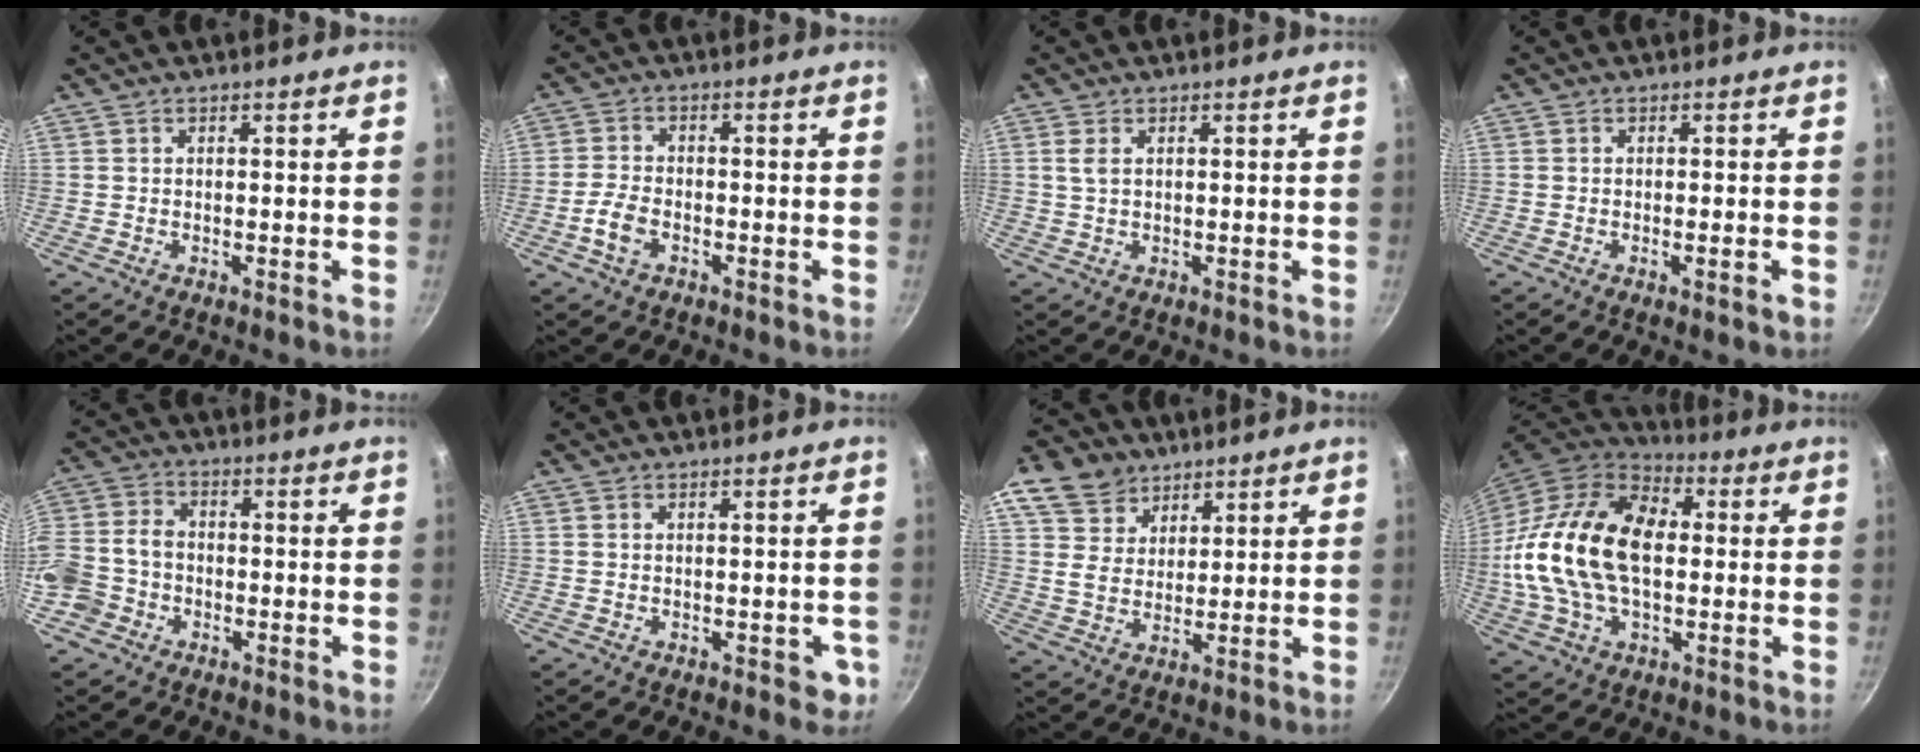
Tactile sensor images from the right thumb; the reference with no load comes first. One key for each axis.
{"total": 4.5, "fx": -1.9, "fy": 2.9, "fz": 2.9, "tx": -0.062, "ty": 0.017, "tz": -0.041}
{"total": 2.3, "fx": 0.6, "fy": 1.3, "fz": 1.8, "tx": -0.038, "ty": 0.001, "tz": 0.013}
{"total": 1.8, "fx": -0.6, "fy": 0.3, "fz": 1.6, "tx": -0.030, "ty": -0.001, "tz": -0.011}
{"total": 9.7, "fx": -3.7, "fy": 7.6, "fz": 4.7, "tx": -0.075, "ty": 0.038, "tz": -0.084}
{"total": 3.2, "fx": -0.6, "fy": 1.9, "fz": 2.5, "tx": -0.010, "ty": 0.008, "tz": -0.004}
{"total": 11.5, "fx": 6.9, "fy": 8.1, "fz": 4.3, "tx": -0.055, "ty": -0.021, "tz": 0.122}
{"total": 24.7, "fx": 0.9, "fy": 15.5, "fz": 19.2, "tx": -0.353, "ty": 0.028, "tz": 0.007}